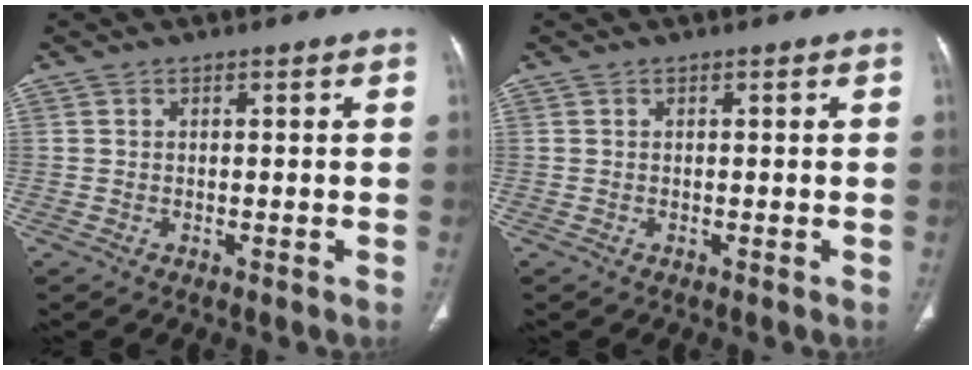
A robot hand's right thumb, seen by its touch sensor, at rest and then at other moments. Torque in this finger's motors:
{"motor_torque": [0.00, 0.00, 0.00, 0.00, 0.01]}